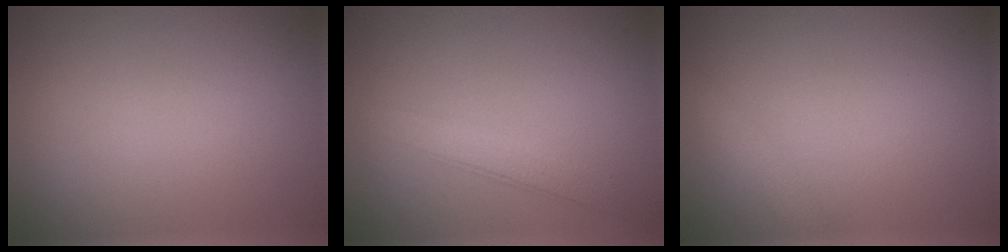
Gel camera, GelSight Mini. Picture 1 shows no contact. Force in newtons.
{"total": 2.8, "press": 2.8, "slide": 0.1}
{"total": 1.6, "press": 1.6, "slide": 0.0}